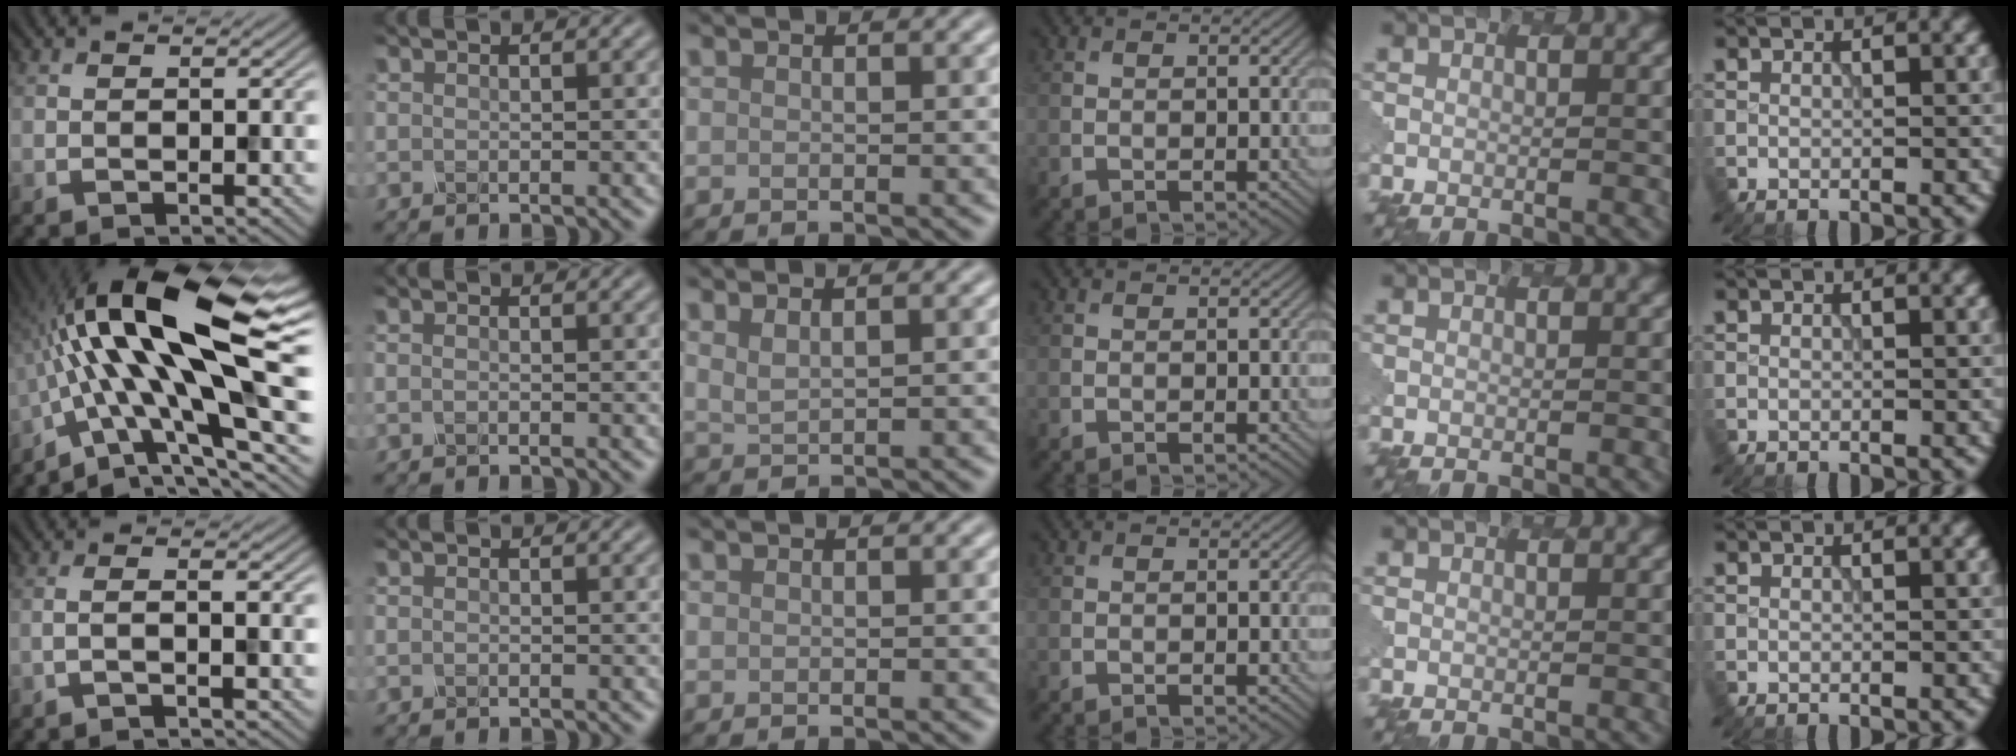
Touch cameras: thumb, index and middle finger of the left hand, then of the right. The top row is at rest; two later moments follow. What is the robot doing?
{"motion": "dispense", "object": "syringe"}